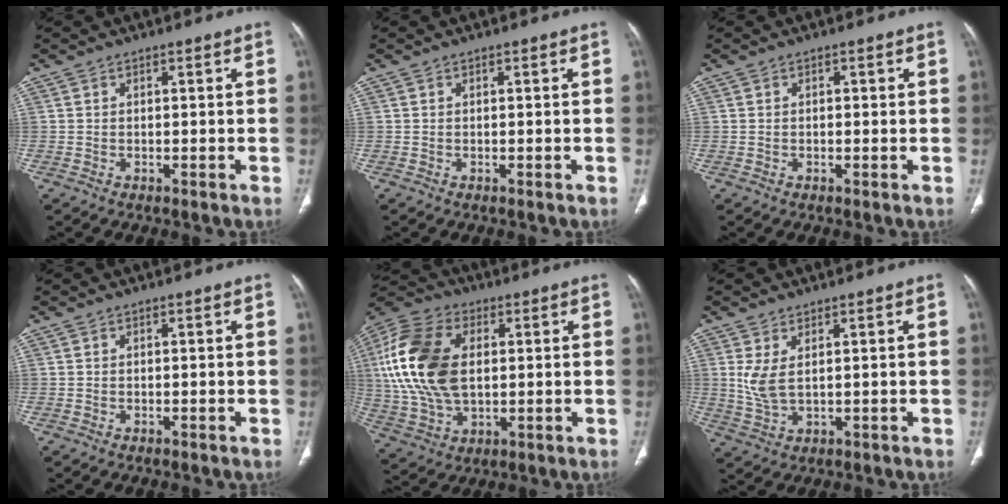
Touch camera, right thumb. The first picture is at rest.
{"total": 0.0}
{"total": 0.5, "force": [0.0, 0.3, 0.4], "torque": [-0.001, 0.000, -0.001]}
{"total": 0.0}
{"total": 20.0, "force": [2.9, 12.3, 15.5], "torque": [-0.319, 0.001, 0.052]}
{"total": 4.8, "force": [1.4, 2.0, 4.1], "torque": [-0.097, -0.009, 0.039]}